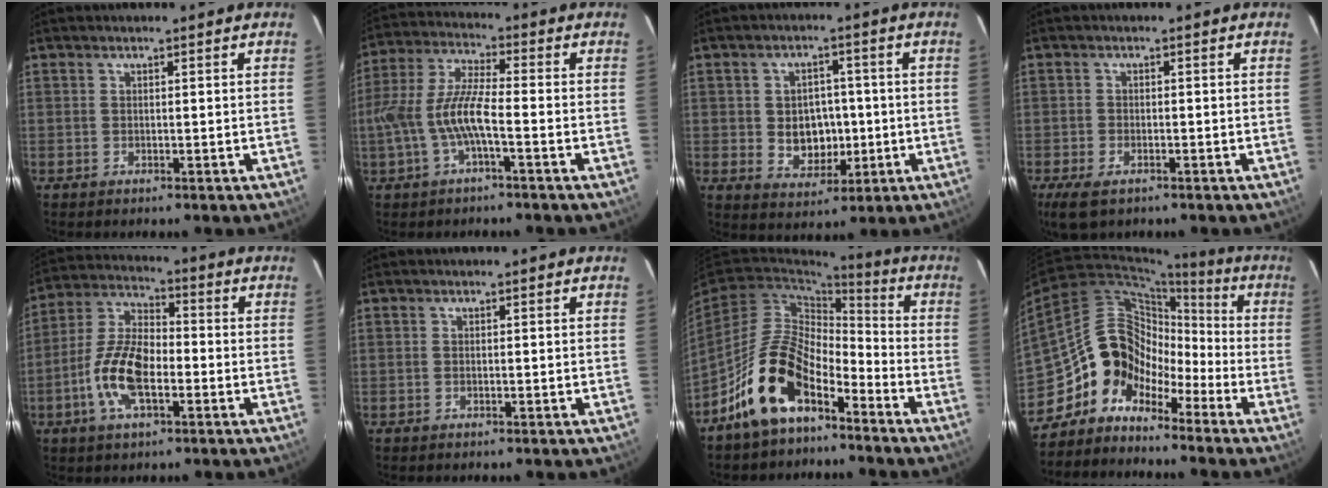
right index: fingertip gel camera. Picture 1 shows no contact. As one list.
[{"total": 10.1, "force": [-3.0, 2.3, 9.4], "torque": [-0.208, 0.004, -0.056]}, {"total": 7.5, "force": [-0.7, 6.2, 4.1], "torque": [-0.084, 0.006, 0.007]}, {"total": 5.2, "force": [-3.3, 2.5, 3.1], "torque": [-0.078, -0.017, -0.060]}, {"total": 12.1, "force": [-3.9, 5.3, 10.1], "torque": [-0.217, 0.007, -0.079]}, {"total": 0.0}, {"total": 13.3, "force": [-8.4, 6.4, 8.1], "torque": [-0.153, 0.023, -0.153]}, {"total": 9.7, "force": [-6.8, 6.5, 2.3], "torque": [-0.030, 0.039, -0.146]}]